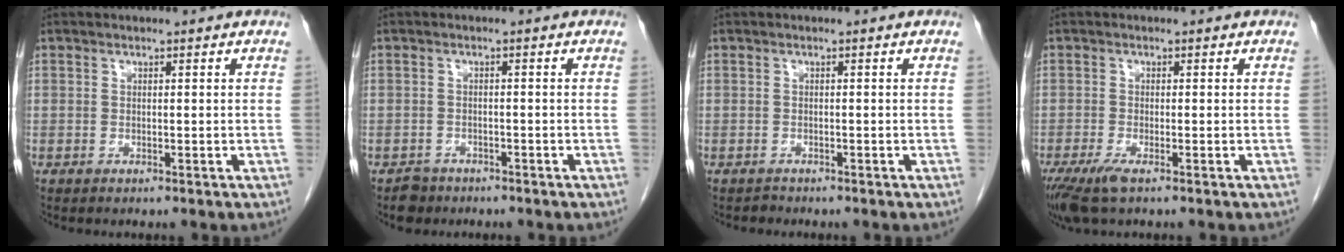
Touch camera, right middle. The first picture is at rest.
{"total": 1.9, "force": [-1.4, 1.3, 0.0], "torque": [-0.008, 0.006, -0.021]}
{"total": 0.6, "force": [-0.5, 0.1, -0.2], "torque": [-0.008, -0.004, -0.011]}
{"total": 4.2, "force": [-2.7, 0.7, 3.2], "torque": [-0.066, -0.015, -0.048]}